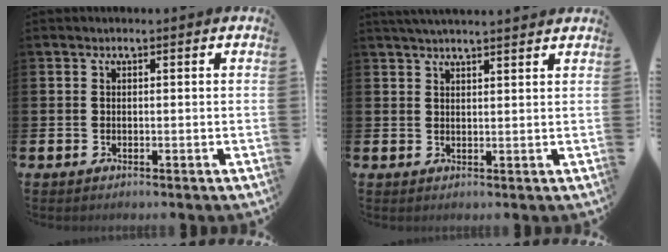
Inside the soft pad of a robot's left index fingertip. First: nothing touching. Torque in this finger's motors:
{"motor_torque": [1.01, -1.13, 0.36, 0.12]}